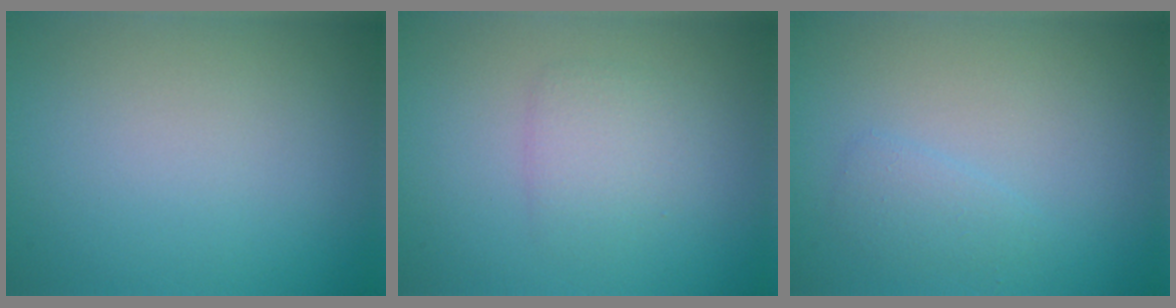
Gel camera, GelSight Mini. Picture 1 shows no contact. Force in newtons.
{"total": 2.0, "press": 2.0, "slide": 0.1}
{"total": 1.4, "press": 1.4, "slide": 0.1}